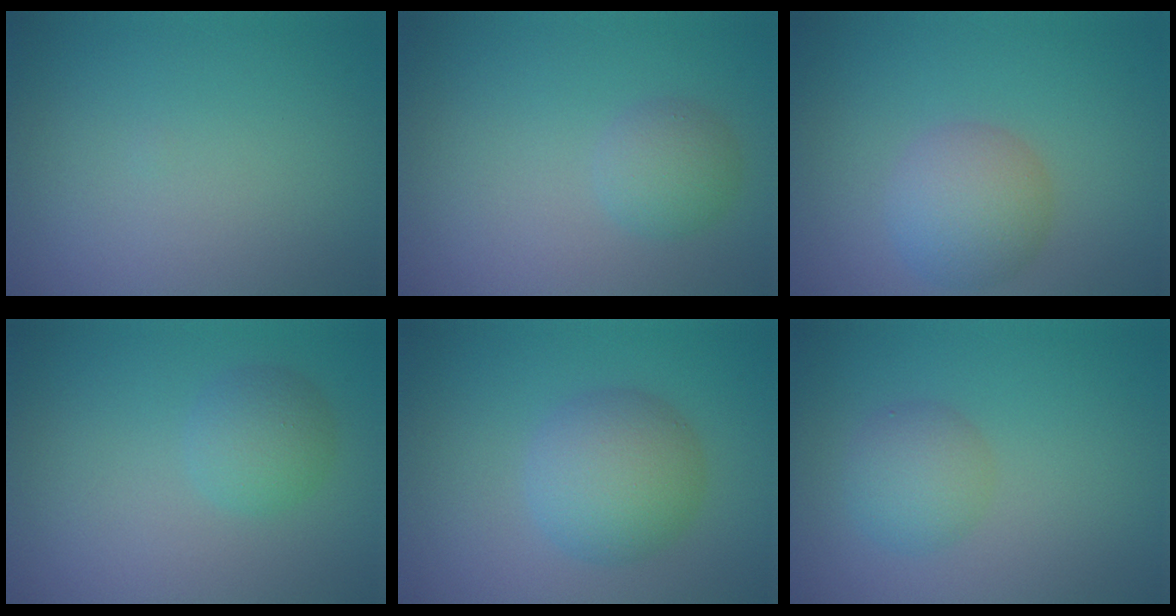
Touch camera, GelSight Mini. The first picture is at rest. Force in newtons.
{"total": 2.2, "press": 2.2, "slide": 0.2}
{"total": 4.3, "press": 4.3, "slide": 0.1}
{"total": 2.6, "press": 2.6, "slide": 0.1}
{"total": 5.2, "press": 5.2, "slide": 0.0}
{"total": 2.9, "press": 2.9, "slide": 0.1}